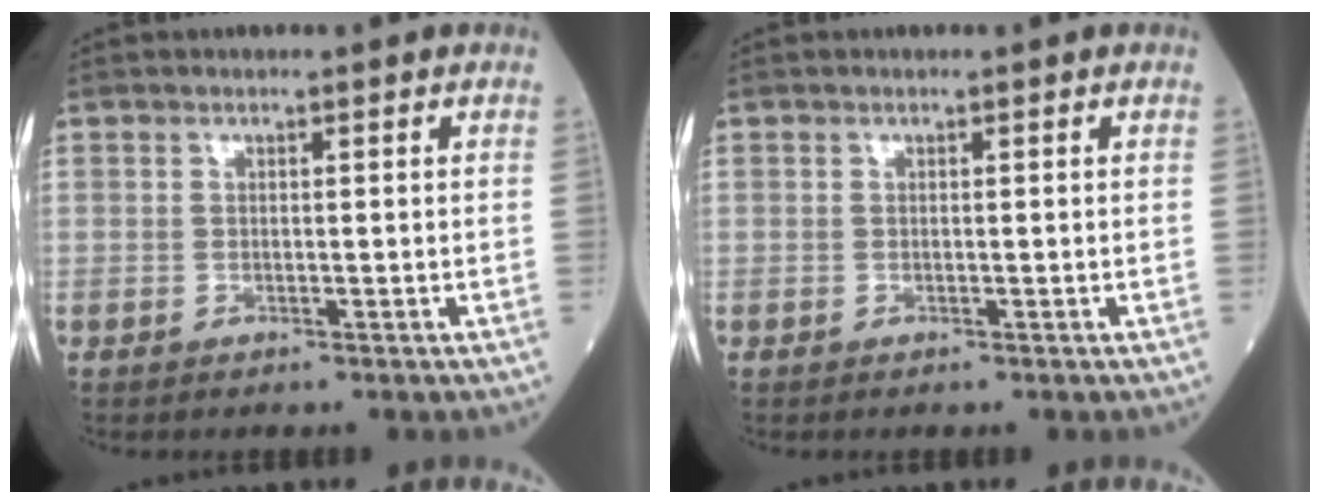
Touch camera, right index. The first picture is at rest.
{"total": 0.0}